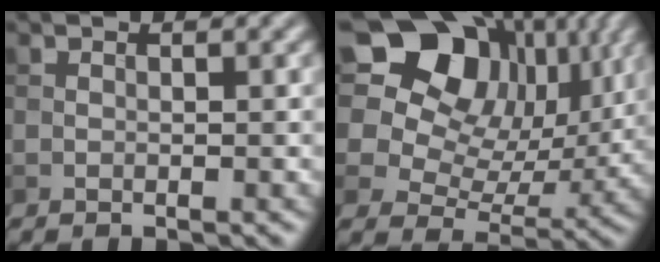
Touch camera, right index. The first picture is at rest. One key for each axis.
{"total": 15.9, "fx": 8.5, "fy": 10.7, "fz": 8.1, "tx": -0.182, "ty": 0.061, "tz": 0.129}